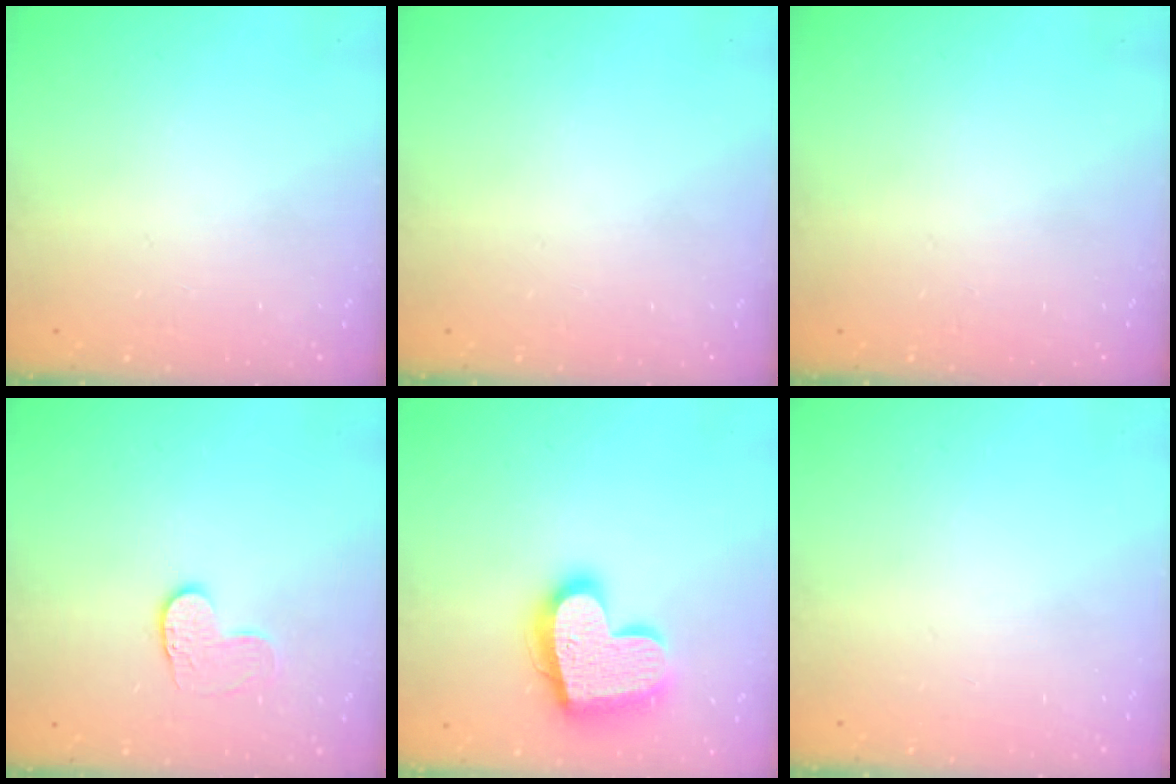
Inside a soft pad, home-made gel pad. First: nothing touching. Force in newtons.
{"total": 0.0}
{"total": 0.0}
{"total": 6.6, "press": 6.6, "slide": 0.3}
{"total": 20.1, "press": 20.0, "slide": 1.7}
{"total": 0.0}